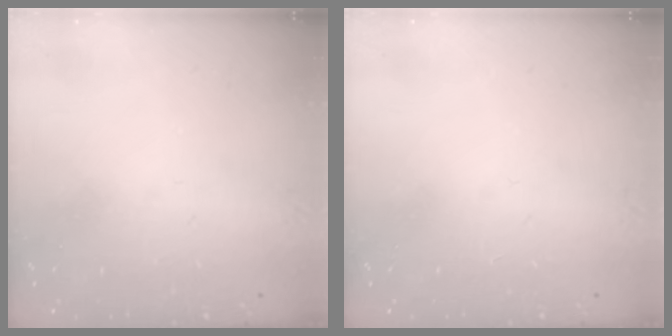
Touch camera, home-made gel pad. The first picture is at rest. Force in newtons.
{"total": 0.0}